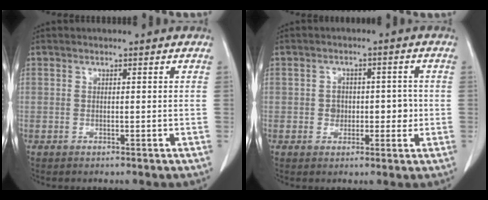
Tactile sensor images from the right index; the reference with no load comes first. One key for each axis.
{"total": 4.3, "fx": -0.4, "fy": 3.2, "fz": 2.9, "tx": -0.030, "ty": 0.016, "tz": -0.002}